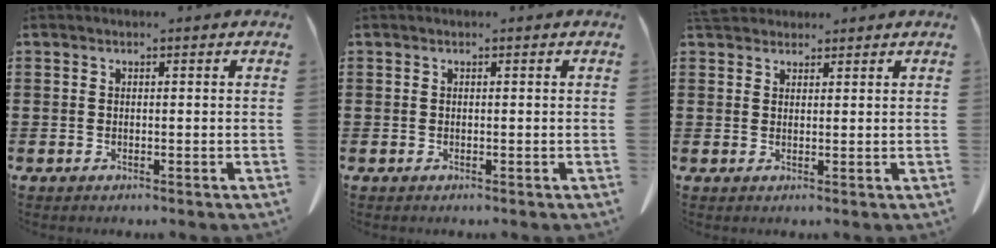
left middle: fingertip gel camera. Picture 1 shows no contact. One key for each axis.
{"total": 0.0}
{"total": 3.3, "fx": 2.9, "fy": 1.1, "fz": 1.0, "tx": -0.030, "ty": -0.001, "tz": 0.057}